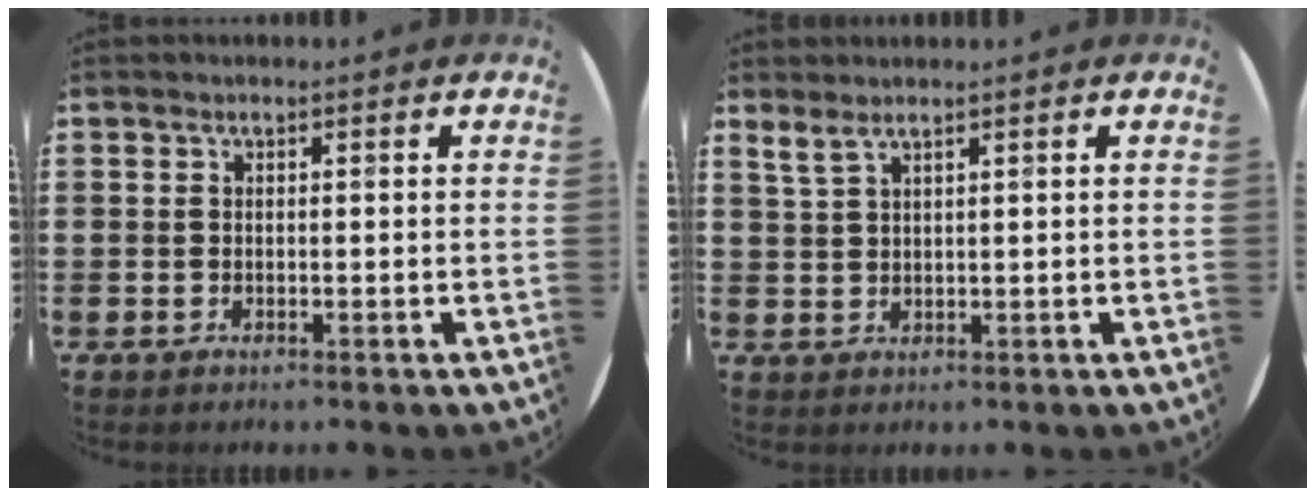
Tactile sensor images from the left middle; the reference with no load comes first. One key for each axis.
{"total": 1.7, "fx": 1.5, "fy": 0.1, "fz": 0.9, "tx": -0.020, "ty": 0.001, "tz": 0.027}